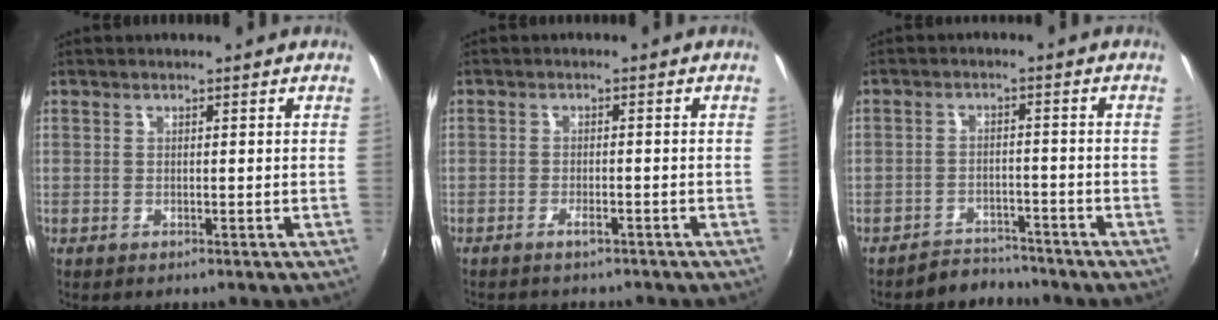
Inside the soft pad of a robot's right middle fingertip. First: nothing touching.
{"total": 2.2, "force": [-2.0, 0.6, 1.0], "torque": [-0.027, 0.002, -0.031]}
{"total": 4.8, "force": [-4.6, 1.5, -0.2], "torque": [-0.007, 0.012, -0.071]}